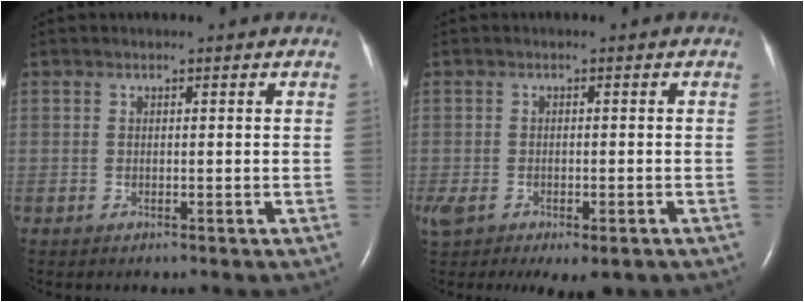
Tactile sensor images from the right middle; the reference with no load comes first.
{"total": 9.6, "force": [-5.6, 4.4, 6.5], "torque": [-0.135, -0.013, -0.079]}